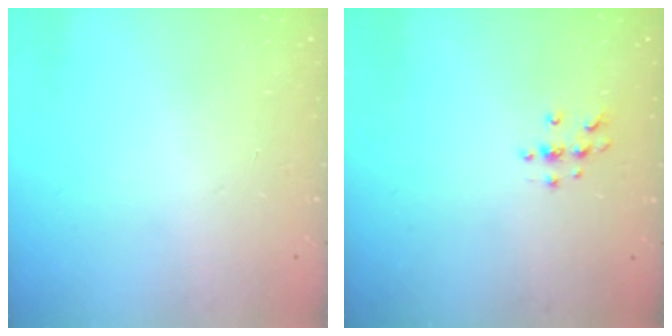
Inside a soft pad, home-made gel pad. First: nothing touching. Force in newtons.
{"total": 4.0, "press": 3.9, "slide": 0.4}